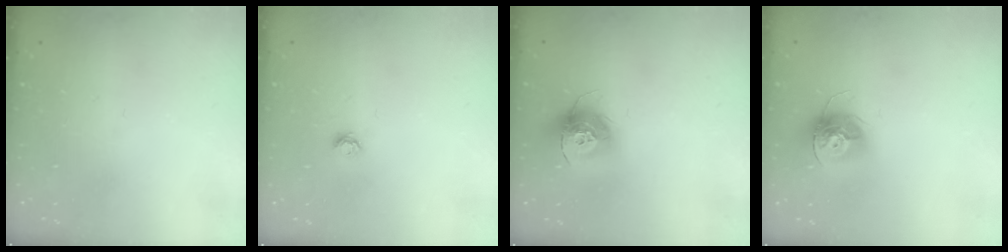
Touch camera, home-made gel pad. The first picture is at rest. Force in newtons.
{"total": 5.3, "press": 5.2, "slide": 0.5}
{"total": 13.0, "press": 13.0, "slide": 1.0}
{"total": 12.2, "press": 12.2, "slide": 0.4}